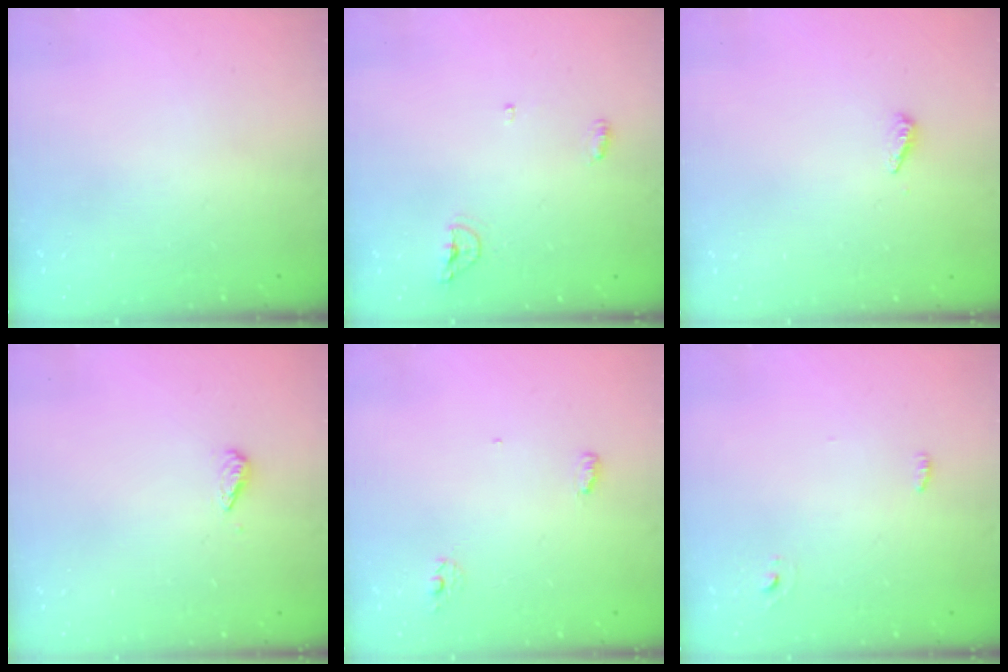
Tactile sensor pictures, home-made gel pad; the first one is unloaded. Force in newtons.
{"total": 4.8, "press": 4.7, "slide": 1.1}
{"total": 3.5, "press": 3.5, "slide": 0.3}
{"total": 2.7, "press": 2.7, "slide": 0.6}
{"total": 5.2, "press": 4.4, "slide": 2.7}
{"total": 3.1, "press": 2.8, "slide": 1.2}